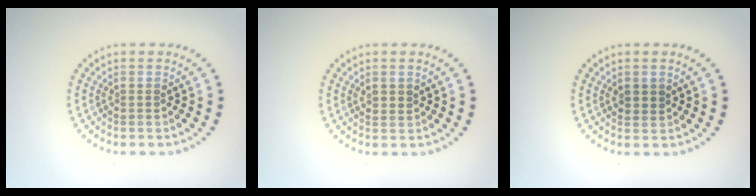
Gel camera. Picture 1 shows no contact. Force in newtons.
{"total": 1.1, "press": 1.0, "slide": 0.5}
{"total": 1.3, "press": 1.1, "slide": 0.5}